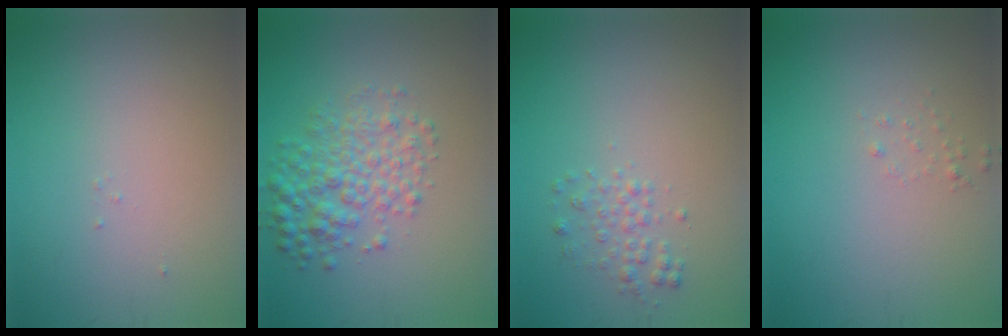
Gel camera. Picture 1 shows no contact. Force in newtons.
{"total": 4.2, "press": 4.2, "slide": 0.1}
{"total": 1.5, "press": 1.5, "slide": 0.1}
{"total": 0.6, "press": 0.6, "slide": 0.1}